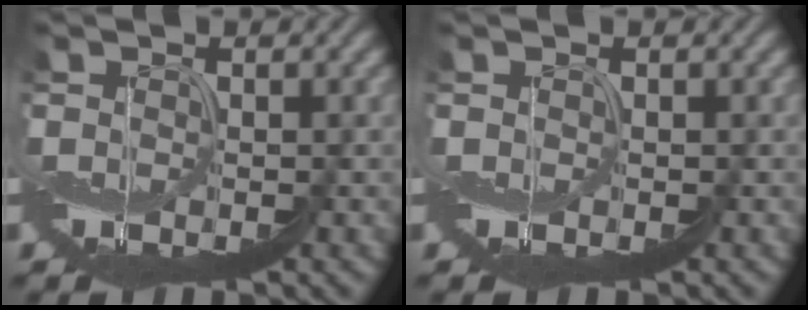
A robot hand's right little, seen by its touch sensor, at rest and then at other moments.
{"total": 0.0}